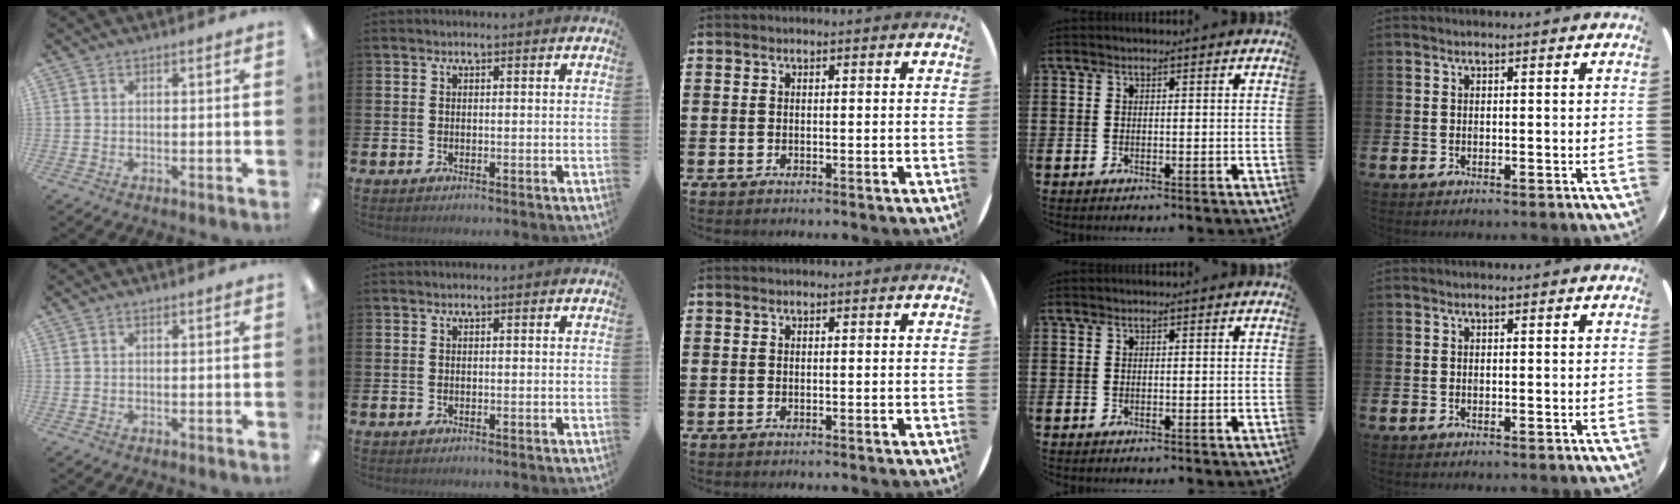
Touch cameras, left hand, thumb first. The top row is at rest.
{}